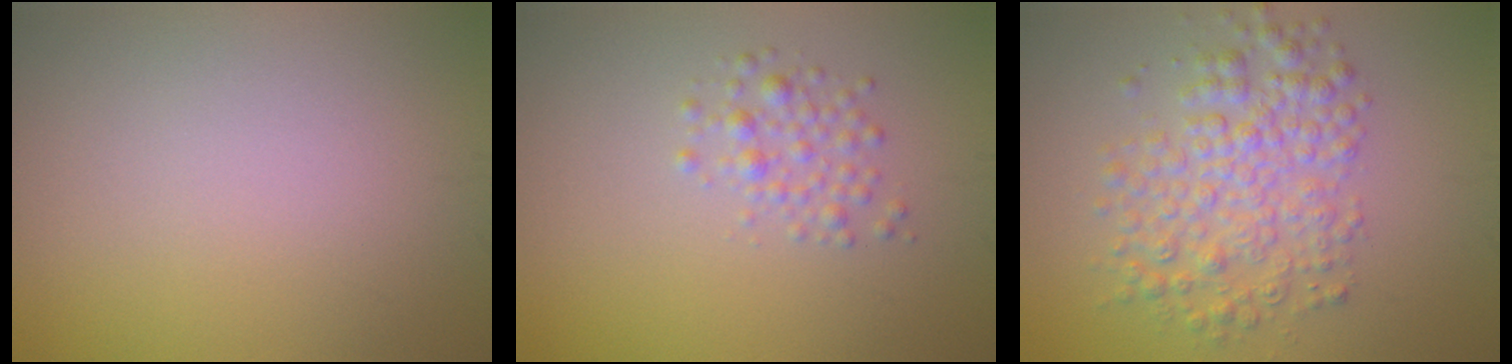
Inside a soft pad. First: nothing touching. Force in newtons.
{"total": 1.9, "press": 1.9, "slide": 0.1}
{"total": 4.9, "press": 4.9, "slide": 0.1}